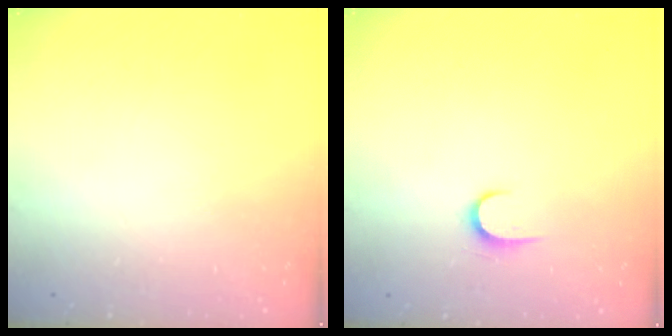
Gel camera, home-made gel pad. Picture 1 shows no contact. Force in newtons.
{"total": 5.4, "press": 5.4, "slide": 0.7}